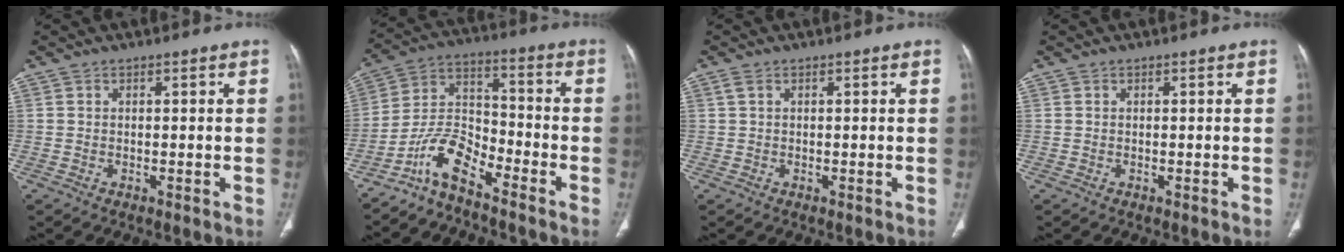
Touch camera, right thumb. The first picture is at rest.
{"total": 8.8, "force": [-7.0, 2.9, 4.6], "torque": [-0.091, 0.074, -0.146]}
{"total": 0.8, "force": [0.3, 0.4, 0.5], "torque": [-0.013, 0.008, 0.008]}
{"total": 0.0}